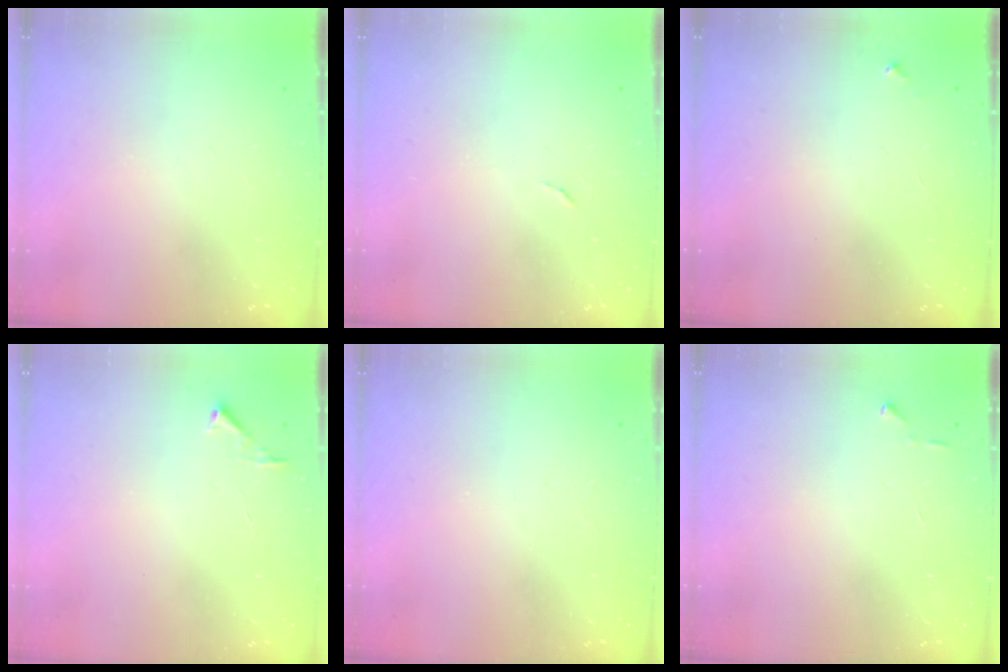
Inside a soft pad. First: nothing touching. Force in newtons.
{"total": 3.8, "press": 3.8, "slide": 0.2}
{"total": 3.3, "press": 3.2, "slide": 0.3}
{"total": 2.8, "press": 2.8, "slide": 0.3}
{"total": 0.0}
{"total": 3.0, "press": 2.9, "slide": 0.4}